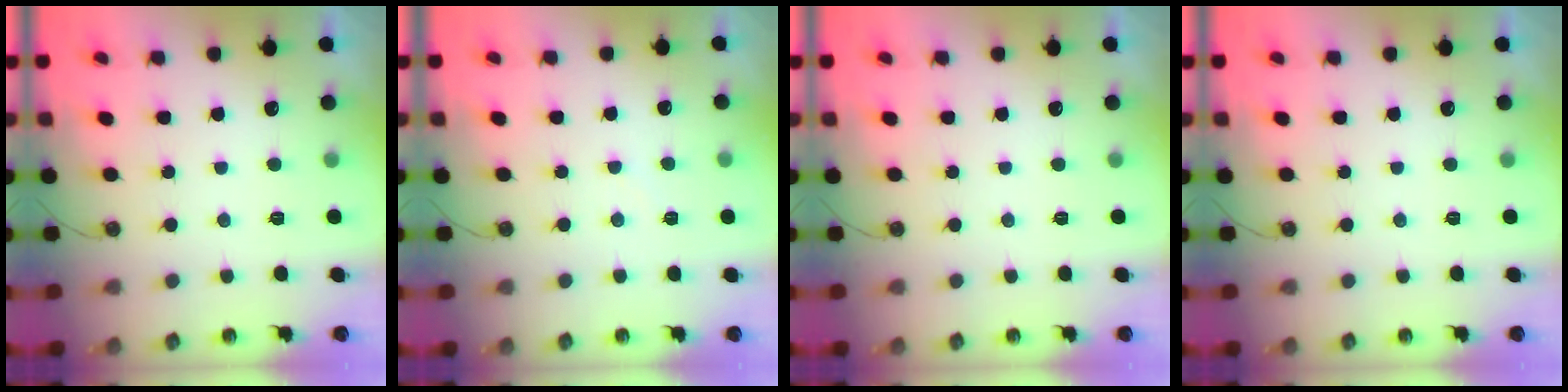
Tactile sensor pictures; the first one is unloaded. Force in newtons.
{"total": 2.9, "press": 2.9, "slide": 0.5}
{"total": 0.0}
{"total": 0.0}